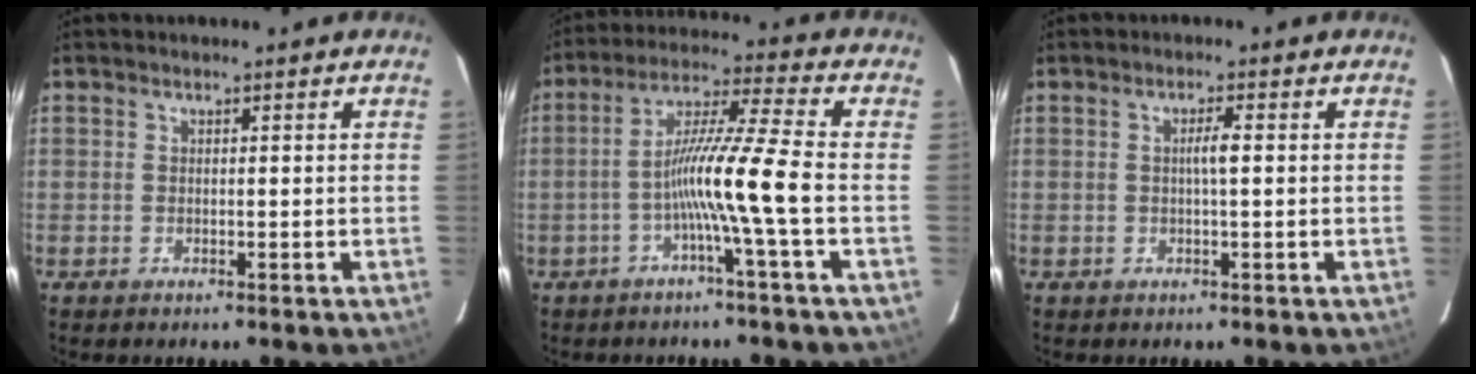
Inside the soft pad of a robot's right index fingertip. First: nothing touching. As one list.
[{"total": 10.2, "force": [-2.8, -1.9, 9.6], "torque": [-0.175, 0.010, -0.055]}, {"total": 2.0, "force": [0.1, 0.0, 2.0], "torque": [-0.036, 0.002, 0.000]}]